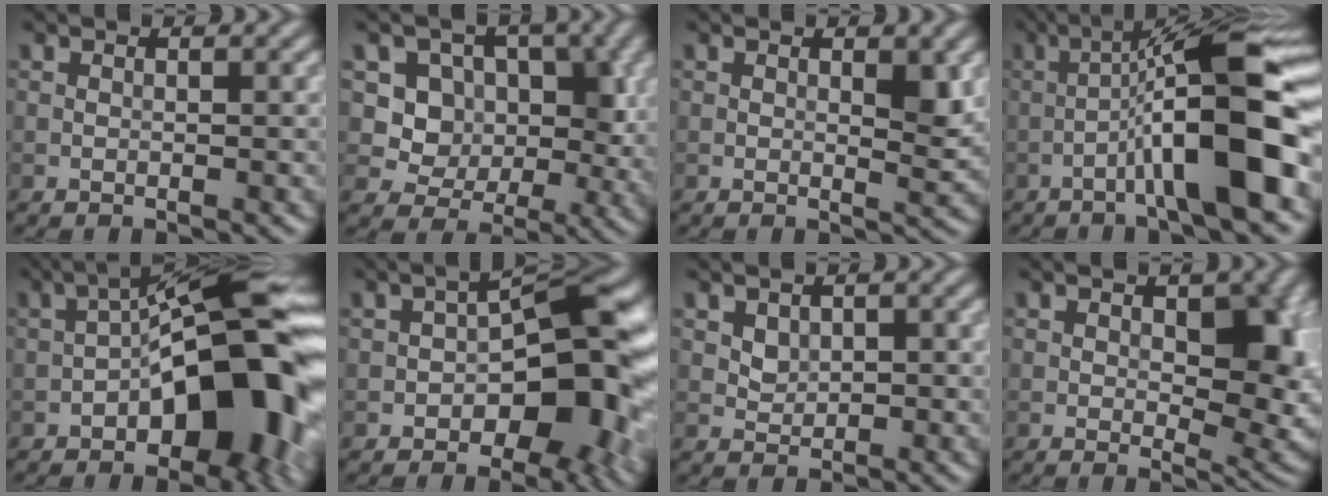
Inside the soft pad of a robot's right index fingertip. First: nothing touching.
{"total": 7.4, "force": [1.6, 6.1, 4.0], "torque": [-0.046, -0.006, 0.012]}
{"total": 2.4, "force": [0.4, 0.7, 2.2], "torque": [-0.033, -0.006, 0.005]}
{"total": 11.1, "force": [-3.3, 1.3, 10.5], "torque": [-0.154, 0.027, -0.055]}
{"total": 13.0, "force": [-2.9, 5.5, 11.4], "torque": [-0.137, 0.030, -0.065]}
{"total": 9.7, "force": [-2.4, 5.2, 7.8], "torque": [-0.091, 0.015, -0.047]}
{"total": 1.5, "force": [0.3, 1.2, 0.9], "torque": [-0.014, -0.002, 0.008]}
{"total": 6.8, "force": [0.8, 3.7, 5.7], "torque": [-0.063, -0.010, 0.017]}